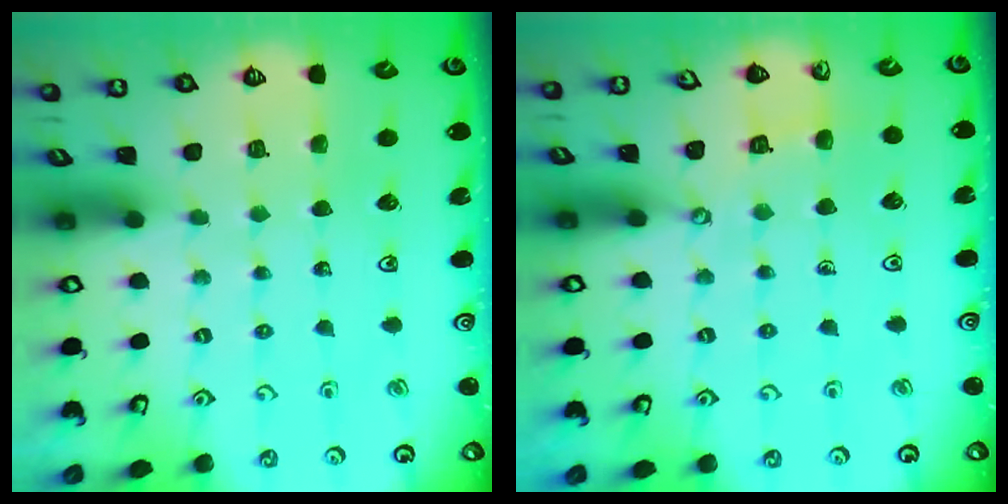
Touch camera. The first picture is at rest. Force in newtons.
{"total": 3.8, "press": 3.8, "slide": 0.6}